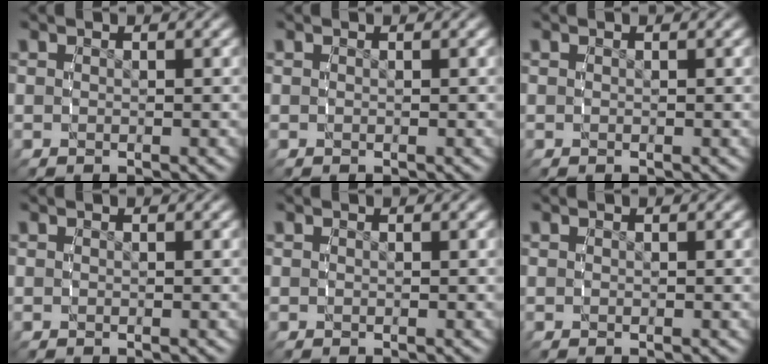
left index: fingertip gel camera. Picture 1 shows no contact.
{"total": 0.0}
{"total": 0.0}
{"total": 0.0}
{"total": 0.0}
{"total": 0.0}